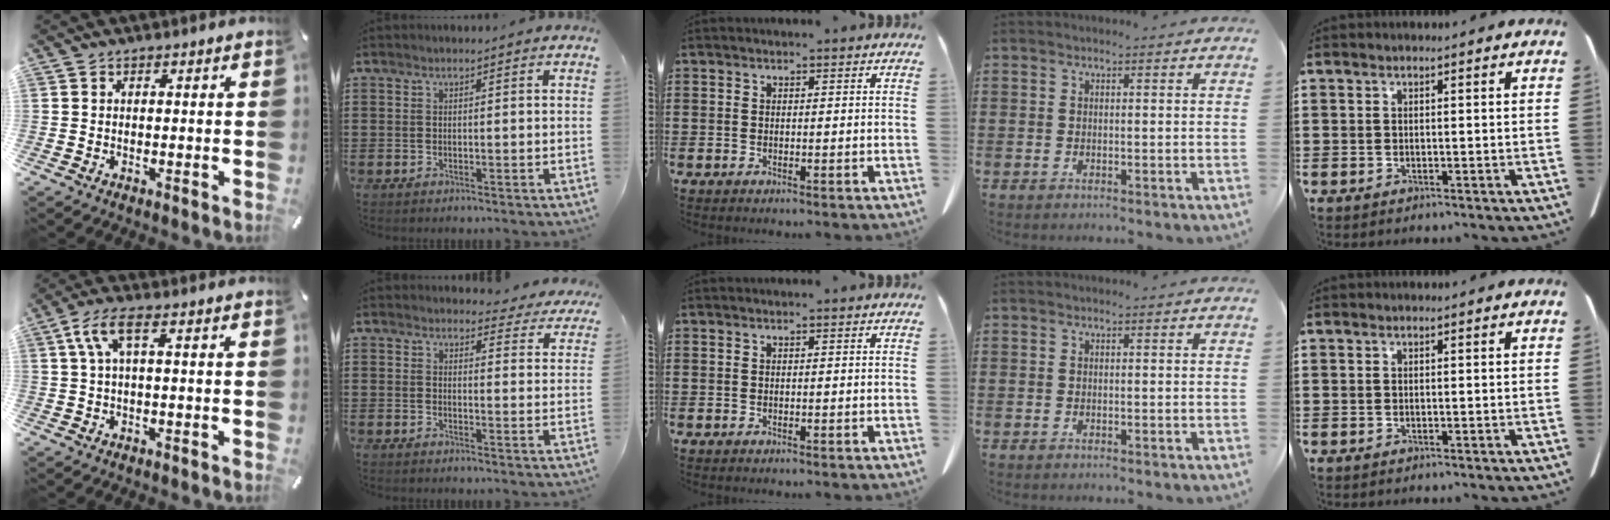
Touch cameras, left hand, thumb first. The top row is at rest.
{"thumb": {"total": 6.4, "force": [0.9, 2.2, 6.0], "torque": [-0.118, 0.005, 0.016]}, "index": {"total": 3.3, "force": [3.1, 1.0, 0.7], "torque": [-0.010, -0.018, 0.053]}}